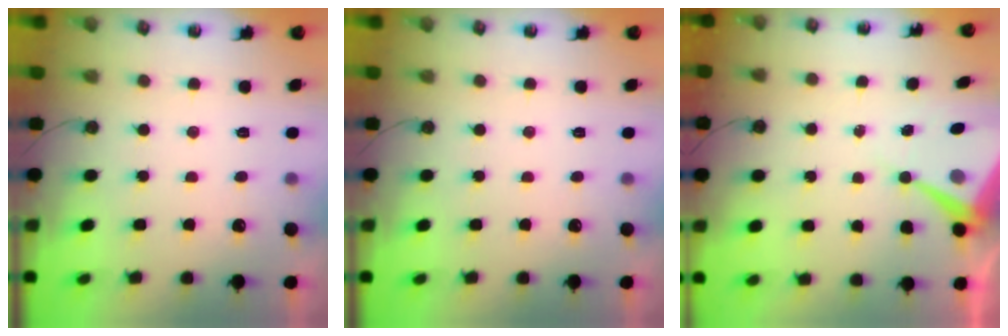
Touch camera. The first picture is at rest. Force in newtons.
{"total": 0.0}
{"total": 9.4, "press": 9.4, "slide": 0.4}